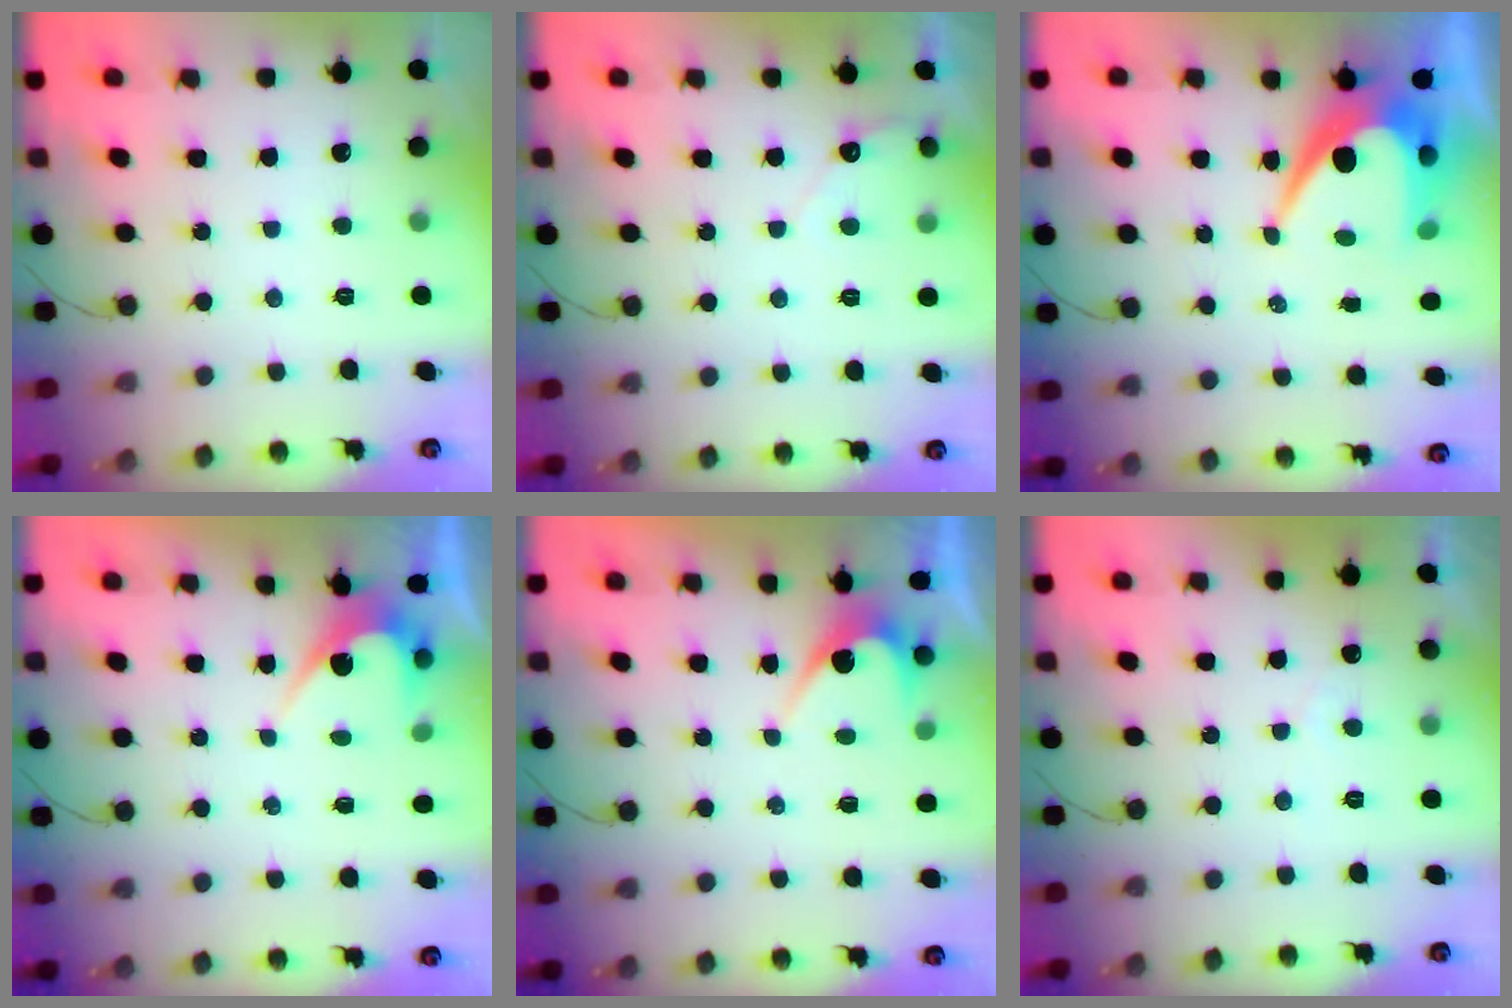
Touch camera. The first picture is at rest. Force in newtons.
{"total": 2.8, "press": 2.8, "slide": 0.1}
{"total": 10.4, "press": 10.3, "slide": 0.8}
{"total": 3.5, "press": 3.5, "slide": 0.2}
{"total": 3.8, "press": 3.8, "slide": 0.3}
{"total": 2.3, "press": 2.3, "slide": 0.1}